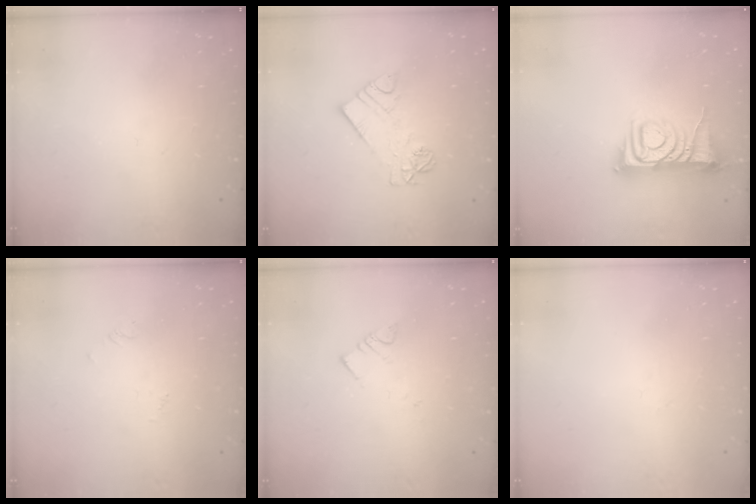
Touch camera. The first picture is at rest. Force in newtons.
{"total": 10.1, "press": 10.0, "slide": 0.7}
{"total": 9.4, "press": 9.4, "slide": 1.1}
{"total": 2.7, "press": 2.7, "slide": 0.2}
{"total": 3.8, "press": 3.8, "slide": 0.2}
{"total": 0.0}